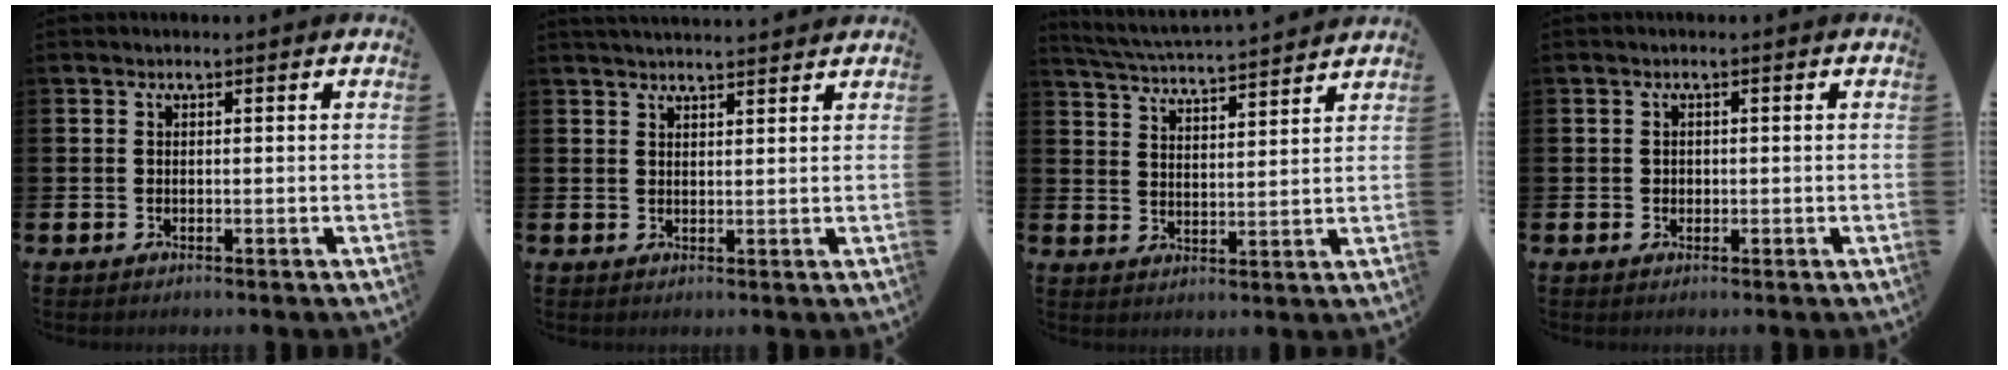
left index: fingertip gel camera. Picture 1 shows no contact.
{"total": 2.6, "force": [2.6, 0.0, 0.1], "torque": [0.004, -0.016, 0.045]}
{"total": 4.9, "force": [4.9, -0.2, 0.6], "torque": [-0.033, -0.038, 0.083]}
{"total": 0.8, "force": [0.2, 0.7, 0.2], "torque": [0.003, 0.004, 0.000]}